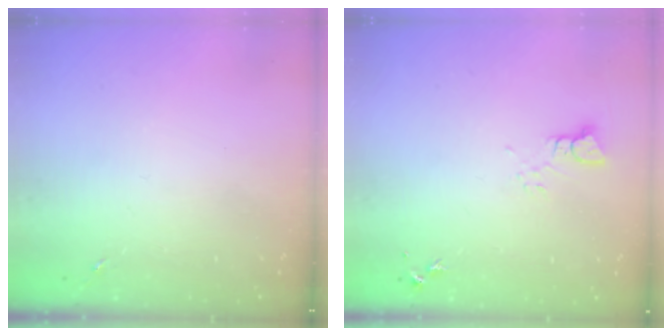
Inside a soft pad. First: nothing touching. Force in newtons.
{"total": 3.0, "press": 3.0, "slide": 0.2}